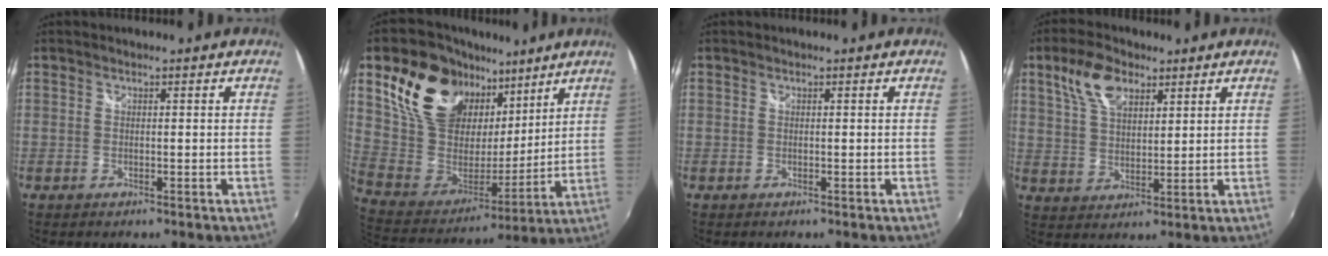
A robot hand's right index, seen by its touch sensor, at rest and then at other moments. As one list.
[{"total": 22.5, "force": [13.1, 14.0, 11.8], "torque": [-0.240, 0.037, 0.251]}, {"total": 0.0}, {"total": 8.9, "force": [4.9, 4.7, 5.7], "torque": [-0.114, 0.021, 0.095]}]